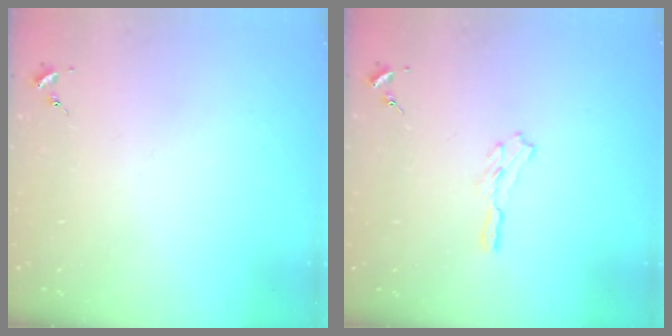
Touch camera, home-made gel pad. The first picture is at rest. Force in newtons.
{"total": 3.8, "press": 3.8, "slide": 0.3}